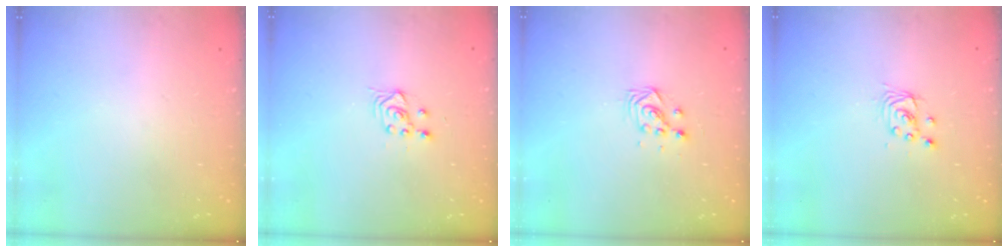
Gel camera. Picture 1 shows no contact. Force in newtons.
{"total": 3.3, "press": 3.0, "slide": 1.4}
{"total": 3.5, "press": 3.5, "slide": 0.4}
{"total": 2.9, "press": 2.9, "slide": 0.1}